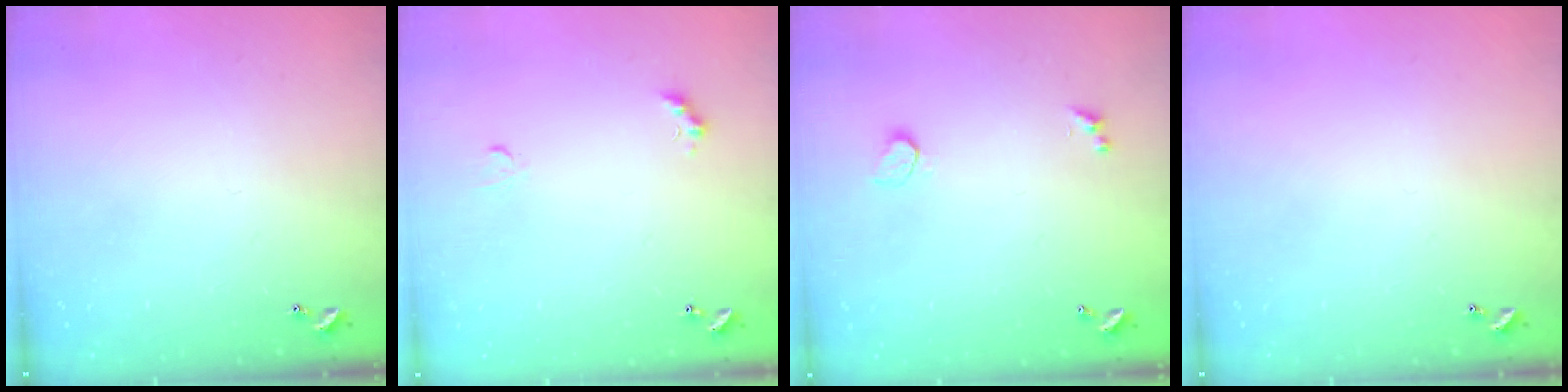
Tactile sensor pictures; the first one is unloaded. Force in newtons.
{"total": 2.4, "press": 2.3, "slide": 0.5}
{"total": 0.9, "press": 0.8, "slide": 0.4}
{"total": 0.0}